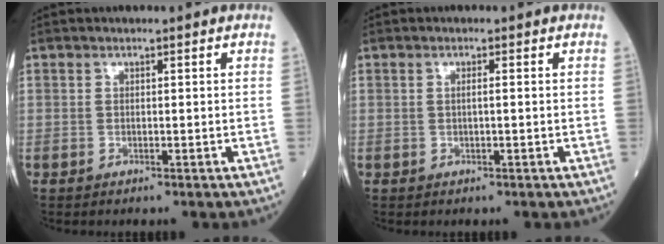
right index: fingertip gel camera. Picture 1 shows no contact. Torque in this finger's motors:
{"motor_torque": [-0.26, -0.08, -0.01, -0.01]}